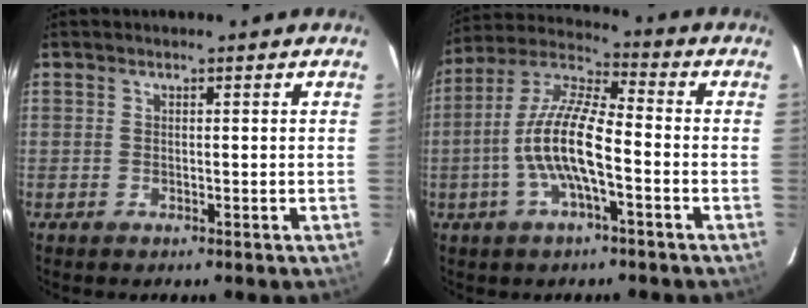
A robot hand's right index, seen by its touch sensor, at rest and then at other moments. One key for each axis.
{"total": 12.1, "fx": -3.3, "fy": 2.8, "fz": 11.3, "tx": -0.230, "ty": 0.003, "tz": -0.067}